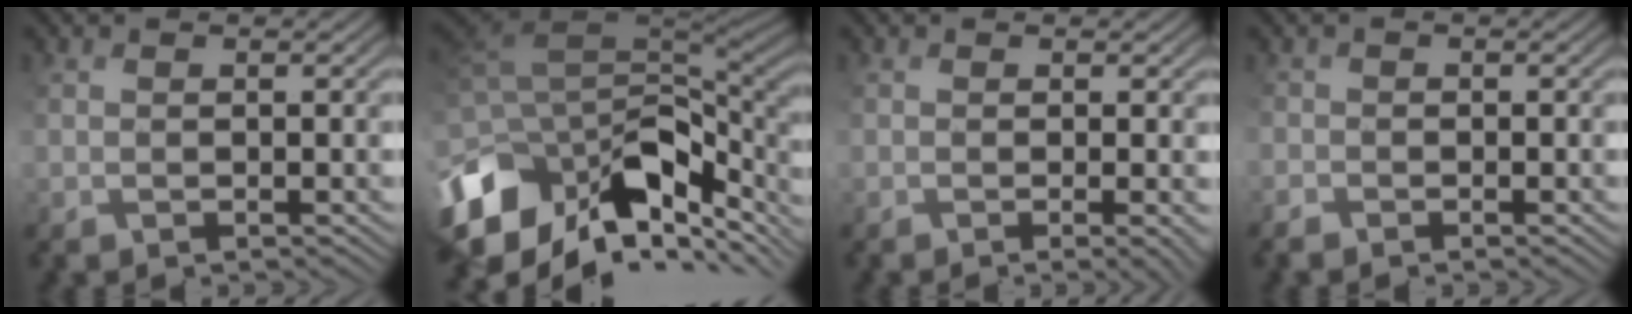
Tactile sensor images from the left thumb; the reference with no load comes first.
{"total": 14.4, "force": [-3.2, 9.8, 10.1], "torque": [-0.244, -0.015, -0.040]}
{"total": 3.3, "force": [-0.7, 0.9, 3.1], "torque": [-0.043, -0.008, -0.008]}
{"total": 1.8, "force": [-1.6, 0.7, -0.2], "torque": [0.002, -0.011, -0.034]}